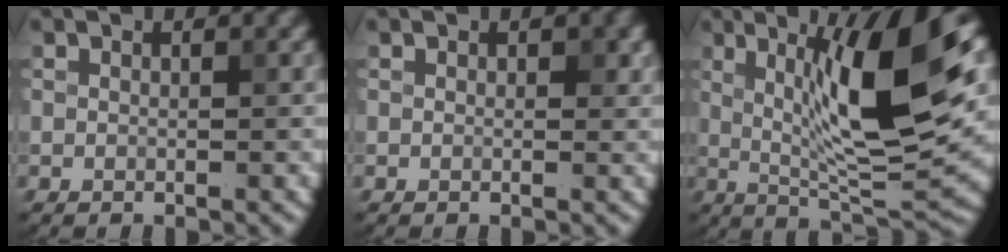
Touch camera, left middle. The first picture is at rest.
{"total": 0.8, "force": [0.3, 0.6, 0.5], "torque": [-0.005, 0.000, 0.005]}
{"total": 10.8, "force": [2.4, 1.9, 10.4], "torque": [-0.160, 0.000, 0.051]}